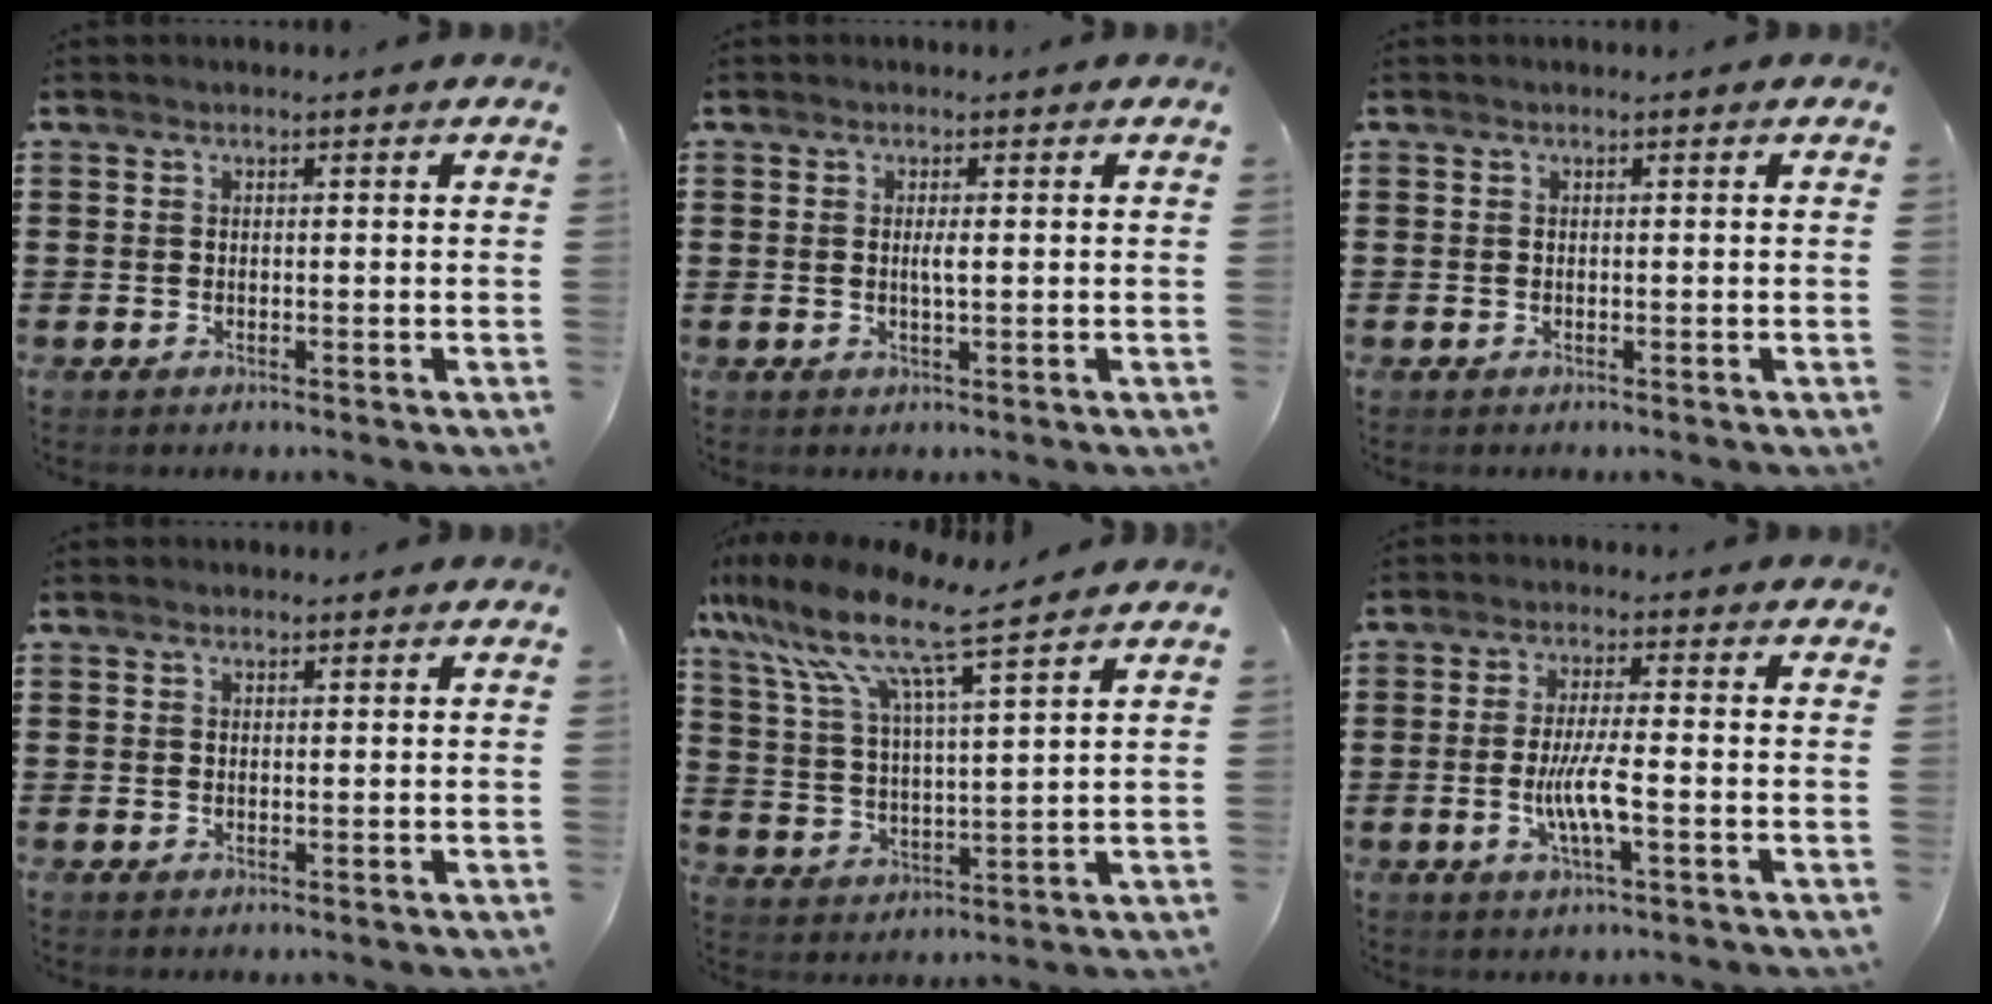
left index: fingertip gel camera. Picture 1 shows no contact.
{"total": 1.7, "force": [0.2, 0.2, 1.7], "torque": [-0.033, -0.002, 0.003]}
{"total": 0.0}
{"total": 0.5, "force": [0.4, 0.3, 0.0], "torque": [-0.002, 0.002, 0.009]}
{"total": 9.9, "force": [8.0, 0.8, 5.8], "torque": [-0.146, -0.045, 0.133]}
{"total": 5.9, "force": [-1.3, 0.8, 5.7], "torque": [-0.110, -0.004, -0.028]}